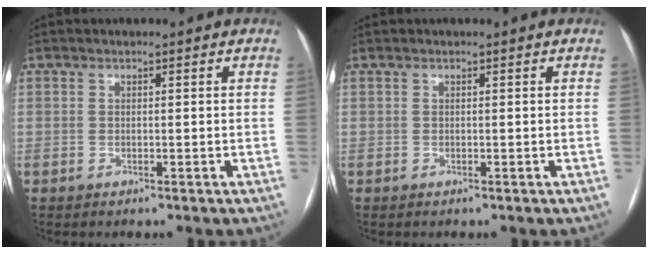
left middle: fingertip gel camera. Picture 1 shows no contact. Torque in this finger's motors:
{"motor_torque": [-0.02, 0.02, 0.00, 0.00]}